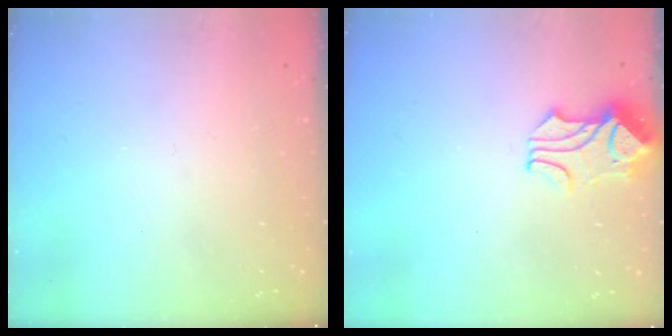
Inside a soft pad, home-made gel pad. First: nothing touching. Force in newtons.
{"total": 1.6, "press": 1.2, "slide": 1.0}